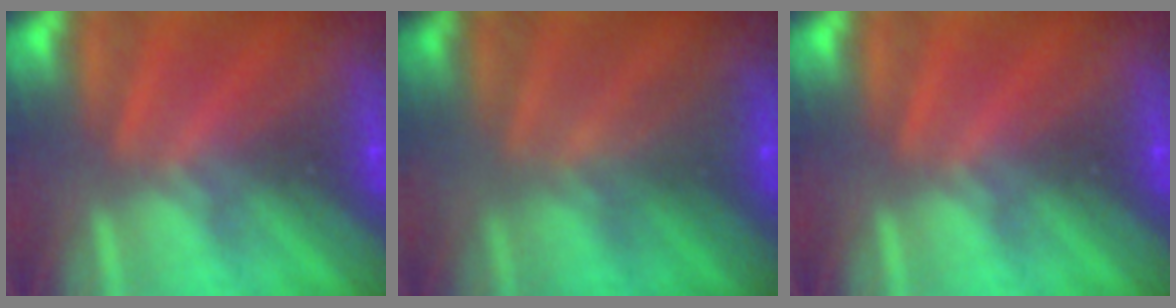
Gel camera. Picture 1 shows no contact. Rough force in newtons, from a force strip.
{"total": 2.1}
{"total": 0.0}